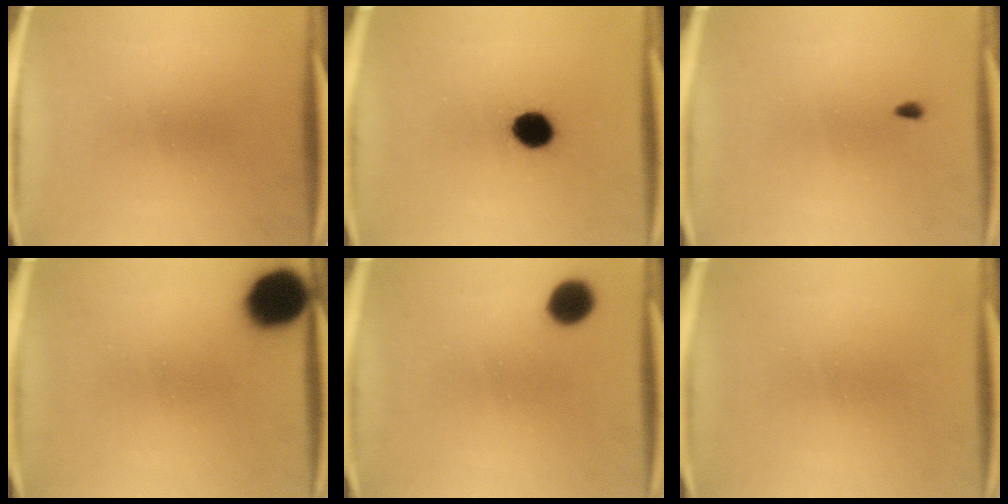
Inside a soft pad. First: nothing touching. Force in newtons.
{"total": 8.0}
{"total": 0.6}
{"total": 13.4}
{"total": 6.1}
{"total": 1.1}